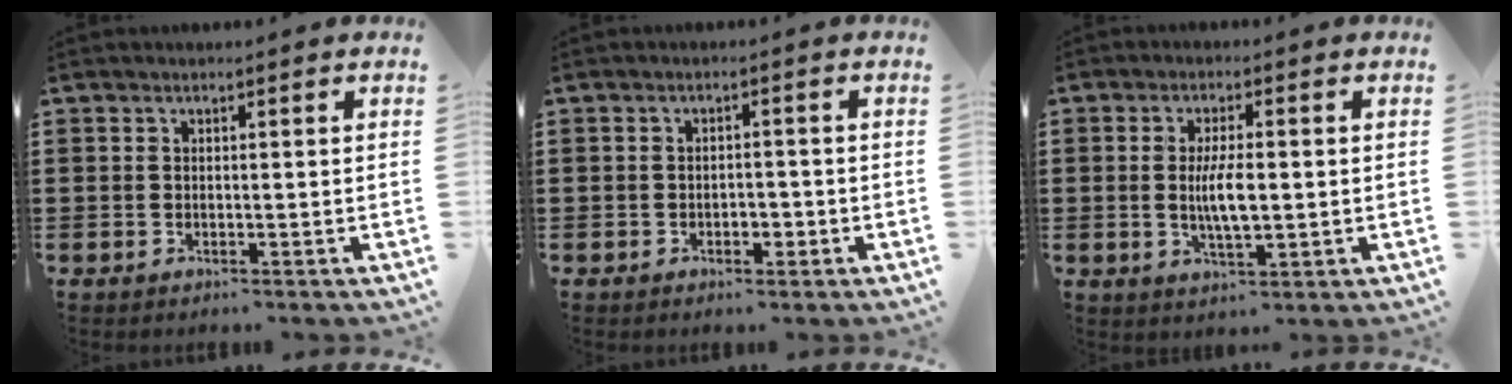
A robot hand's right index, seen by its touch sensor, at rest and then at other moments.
{"total": 1.8, "force": [-1.0, 1.0, 1.2], "torque": [-0.026, 0.000, -0.021]}
{"total": 5.8, "force": [-0.1, 1.8, 5.5], "torque": [-0.106, -0.007, -0.009]}